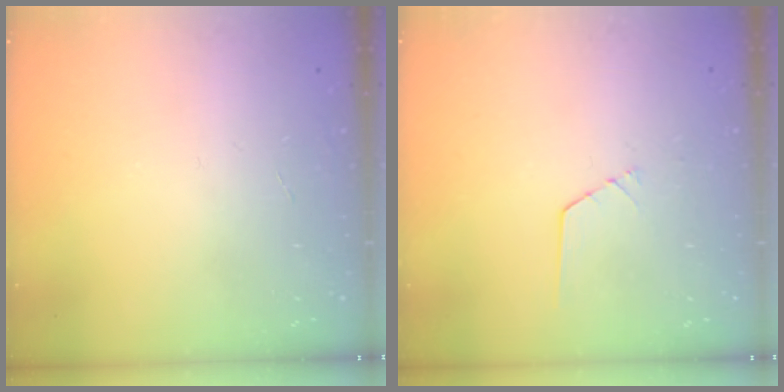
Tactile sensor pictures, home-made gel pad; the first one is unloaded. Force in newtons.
{"total": 1.6, "press": 1.6, "slide": 0.0}